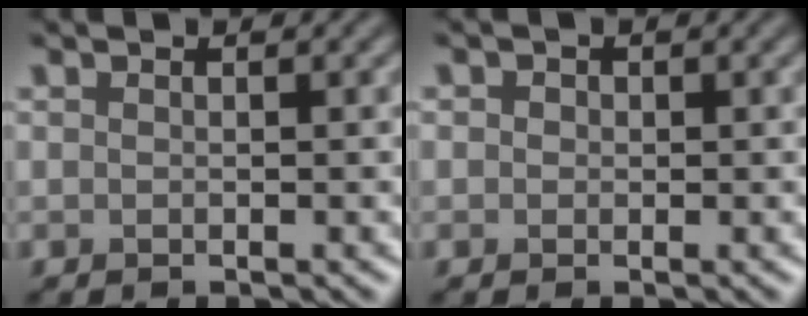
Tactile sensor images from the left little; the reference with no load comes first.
{"total": 1.0, "force": [0.3, 0.9, 0.3], "torque": [0.005, 0.002, -0.006]}